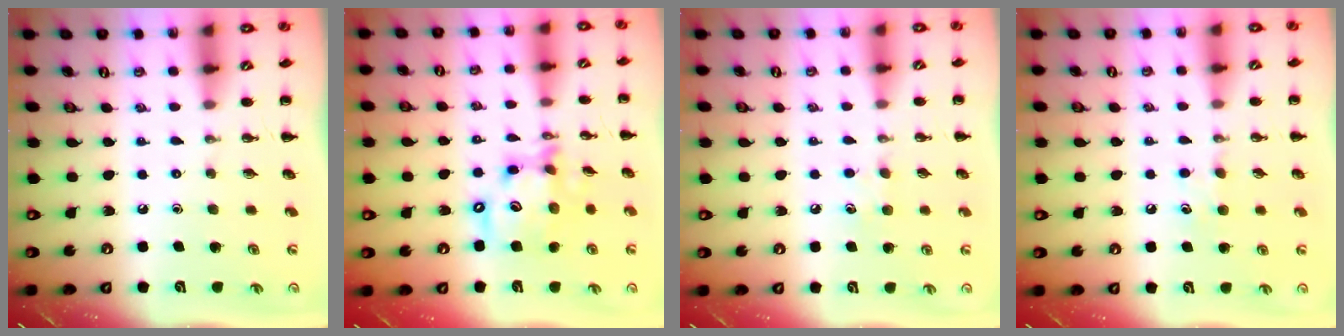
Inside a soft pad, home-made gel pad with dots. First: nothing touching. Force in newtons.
{"total": 15.1, "press": 14.6, "slide": 3.6}
{"total": 5.0, "press": 4.8, "slide": 1.5}
{"total": 4.6, "press": 4.4, "slide": 1.5}